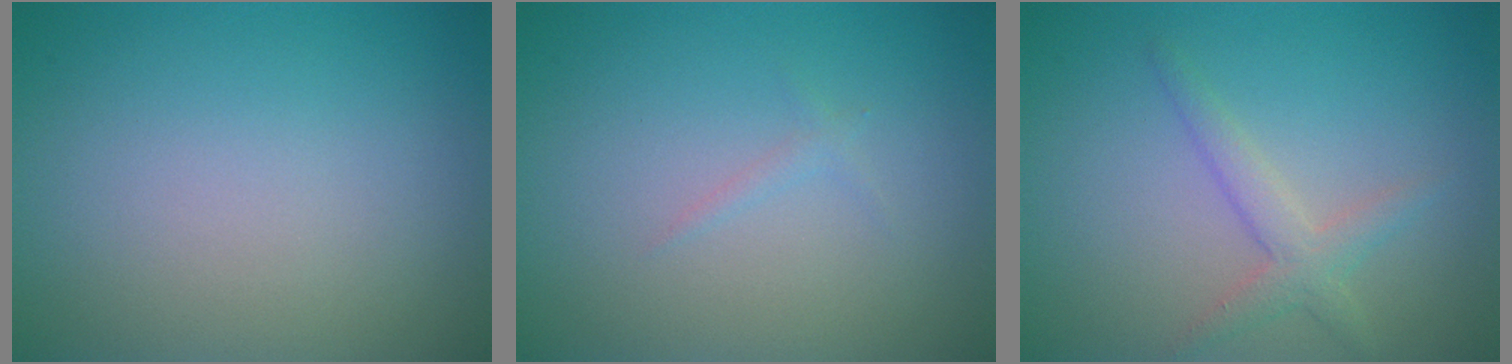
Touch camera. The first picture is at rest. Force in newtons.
{"total": 0.6, "press": 0.6, "slide": 0.1}
{"total": 2.3, "press": 2.3, "slide": 0.1}